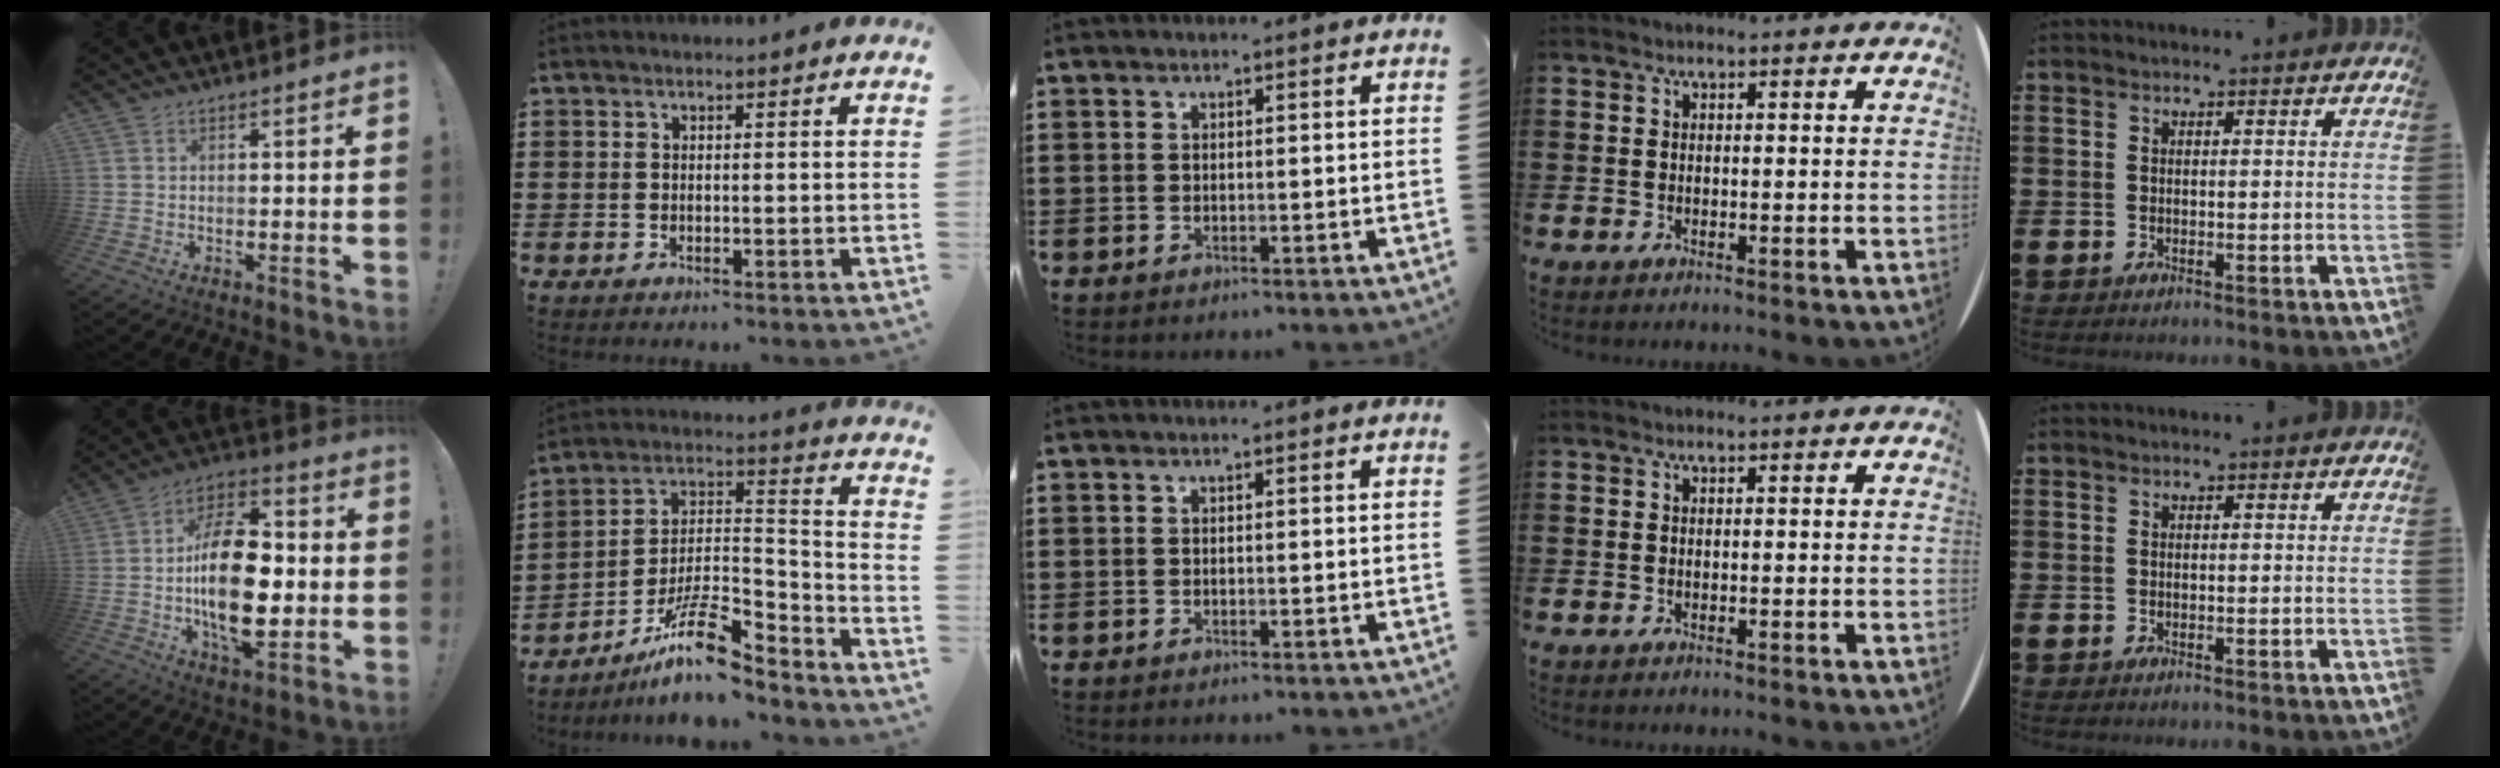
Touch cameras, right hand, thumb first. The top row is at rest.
{"thumb": {"total": 22.0, "force": [-2.1, 11.5, 18.6], "torque": [-0.338, 0.003, -0.036]}, "index": {"total": 12.6, "force": [-9.1, 4.1, 7.7], "torque": [-0.140, 0.030, -0.168]}}